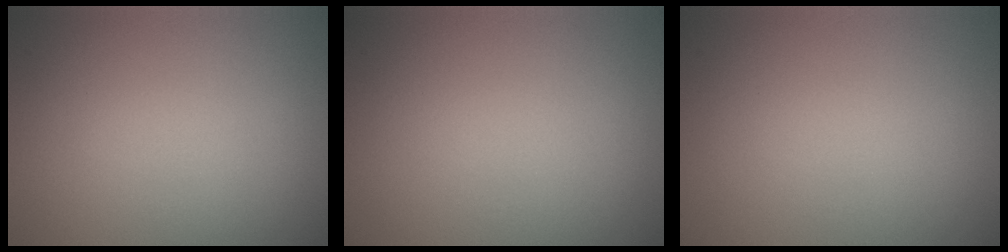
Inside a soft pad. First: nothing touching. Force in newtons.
{"total": 0.0}
{"total": 0.0}